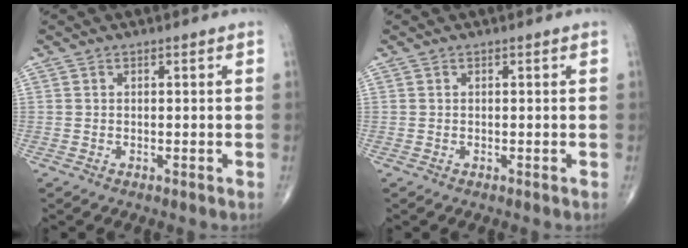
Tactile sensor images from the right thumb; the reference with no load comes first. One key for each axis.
{"total": 0.0}